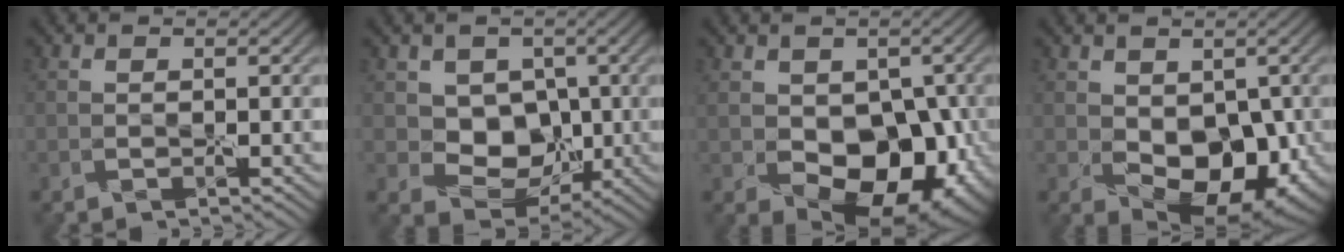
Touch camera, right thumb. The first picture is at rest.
{"total": 5.0, "force": [1.1, 4.4, 1.9], "torque": [-0.036, -0.006, 0.003]}
{"total": 11.8, "force": [-2.5, 7.9, 8.4], "torque": [-0.106, -0.019, -0.023]}
{"total": 9.2, "force": [-1.0, 6.1, 6.9], "torque": [-0.098, -0.027, -0.001]}